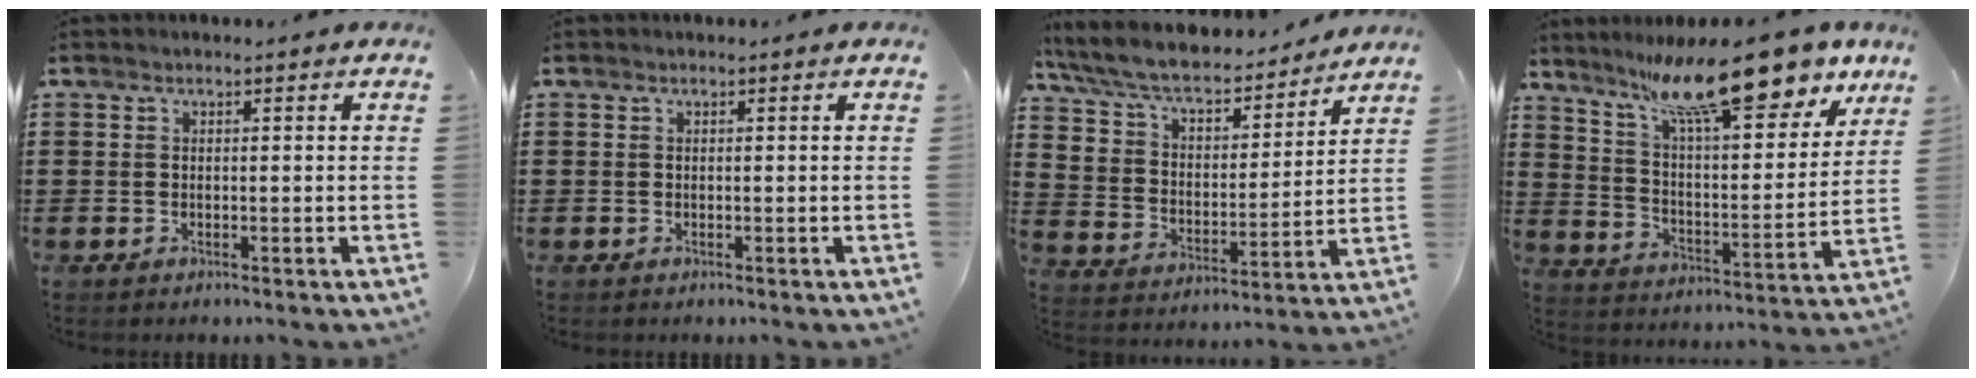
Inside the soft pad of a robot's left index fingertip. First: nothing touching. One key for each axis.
{"total": 0.0}
{"total": 6.6, "fx": 5.8, "fy": 2.1, "fz": 2.4, "tx": -0.076, "ty": -0.040, "tz": 0.099}
{"total": 17.0, "fx": 12.5, "fy": 3.1, "fz": 11.2, "tx": -0.206, "ty": -0.064, "tz": 0.208}